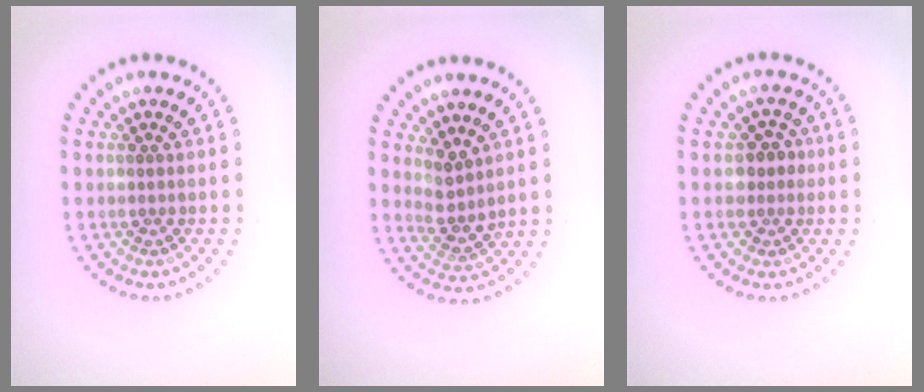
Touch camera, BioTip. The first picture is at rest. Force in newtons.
{"total": 2.5, "press": 2.0, "slide": 1.6}
{"total": 2.1, "press": 1.8, "slide": 0.9}